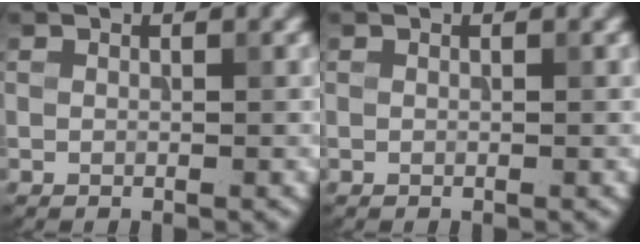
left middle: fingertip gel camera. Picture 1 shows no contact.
{"total": 0.0}